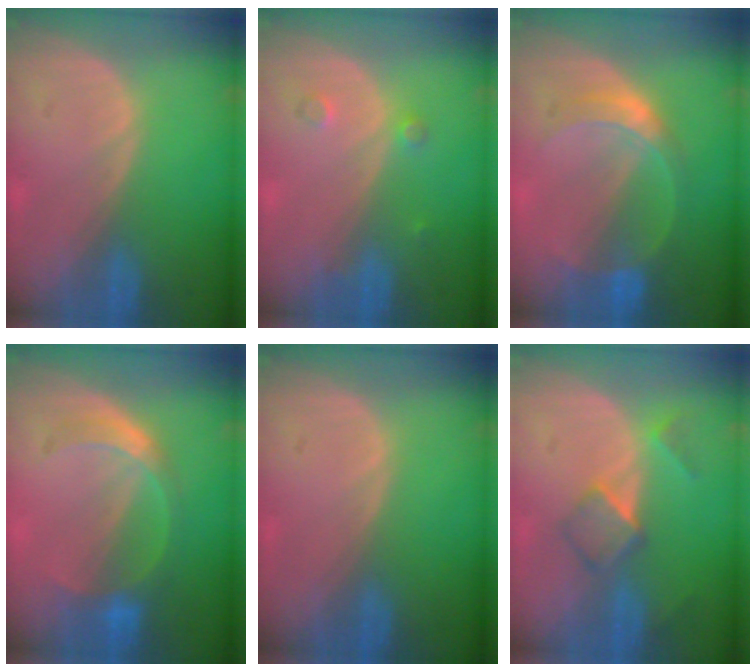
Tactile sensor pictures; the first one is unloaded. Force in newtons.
{"total": 1.7, "press": 1.7, "slide": 0.3}
{"total": 5.5, "press": 5.5, "slide": 0.1}
{"total": 5.6, "press": 5.3, "slide": 1.9}
{"total": 0.0}
{"total": 5.1, "press": 4.4, "slide": 2.6}